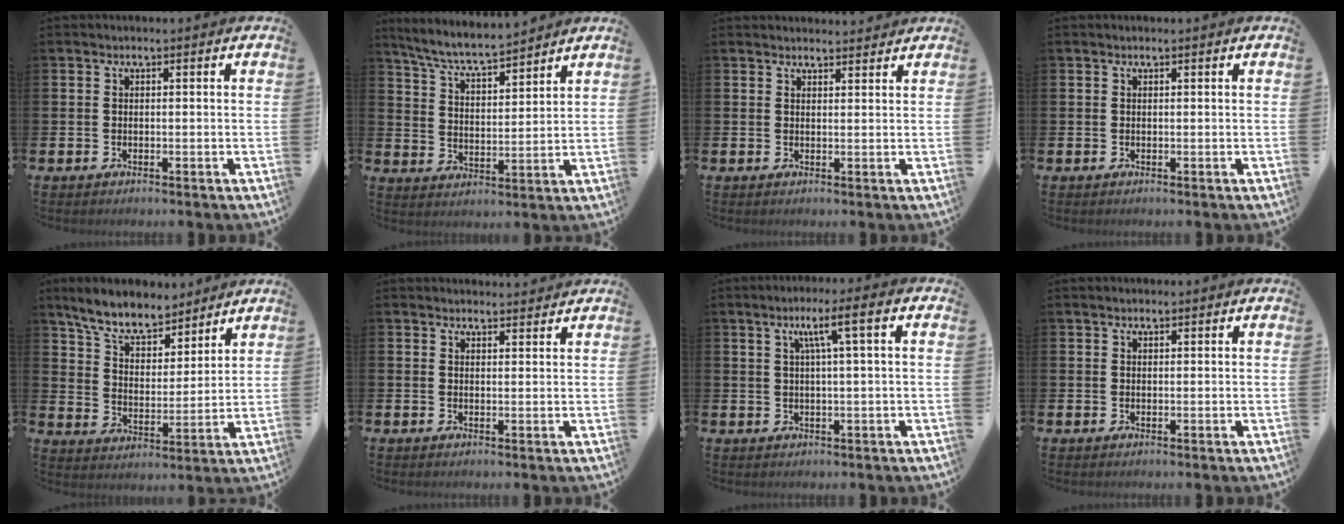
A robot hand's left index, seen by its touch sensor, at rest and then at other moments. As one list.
[{"total": 6.6, "force": [6.2, 0.4, 2.0], "torque": [-0.068, -0.036, 0.110]}, {"total": 2.1, "force": [2.1, 0.3, -0.1], "torque": [0.014, -0.015, 0.034]}, {"total": 0.0}, {"total": 8.3, "force": [7.4, 2.5, 2.6], "torque": [-0.082, -0.043, 0.132]}, {"total": 2.1, "force": [2.1, 0.2, -0.1], "torque": [0.015, -0.016, 0.035]}, {"total": 4.8, "force": [1.4, 0.0, 4.6], "torque": [-0.090, 0.003, 0.017]}, {"total": 1.0, "force": [0.9, 0.3, 0.2], "torque": [0.003, -0.001, 0.015]}]